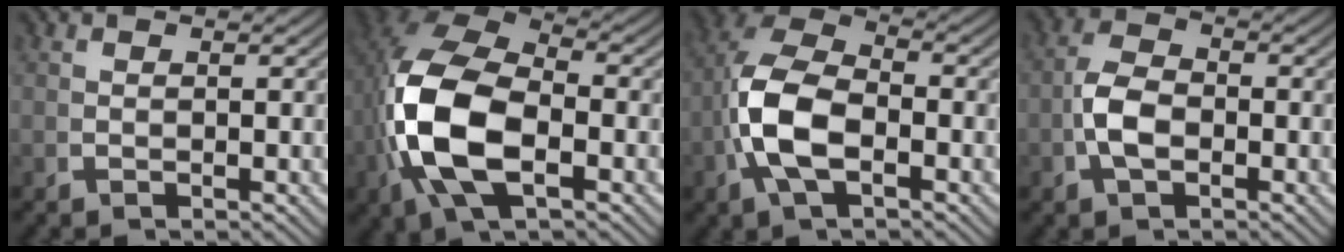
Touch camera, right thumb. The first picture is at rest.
{"total": 13.2, "force": [-0.8, 8.2, 10.3], "torque": [-0.257, -0.037, 0.003]}
{"total": 8.8, "force": [-0.7, 5.8, 6.6], "torque": [-0.159, -0.025, -0.006]}
{"total": 4.1, "force": [-0.7, 2.7, 3.0], "torque": [-0.068, -0.008, -0.009]}